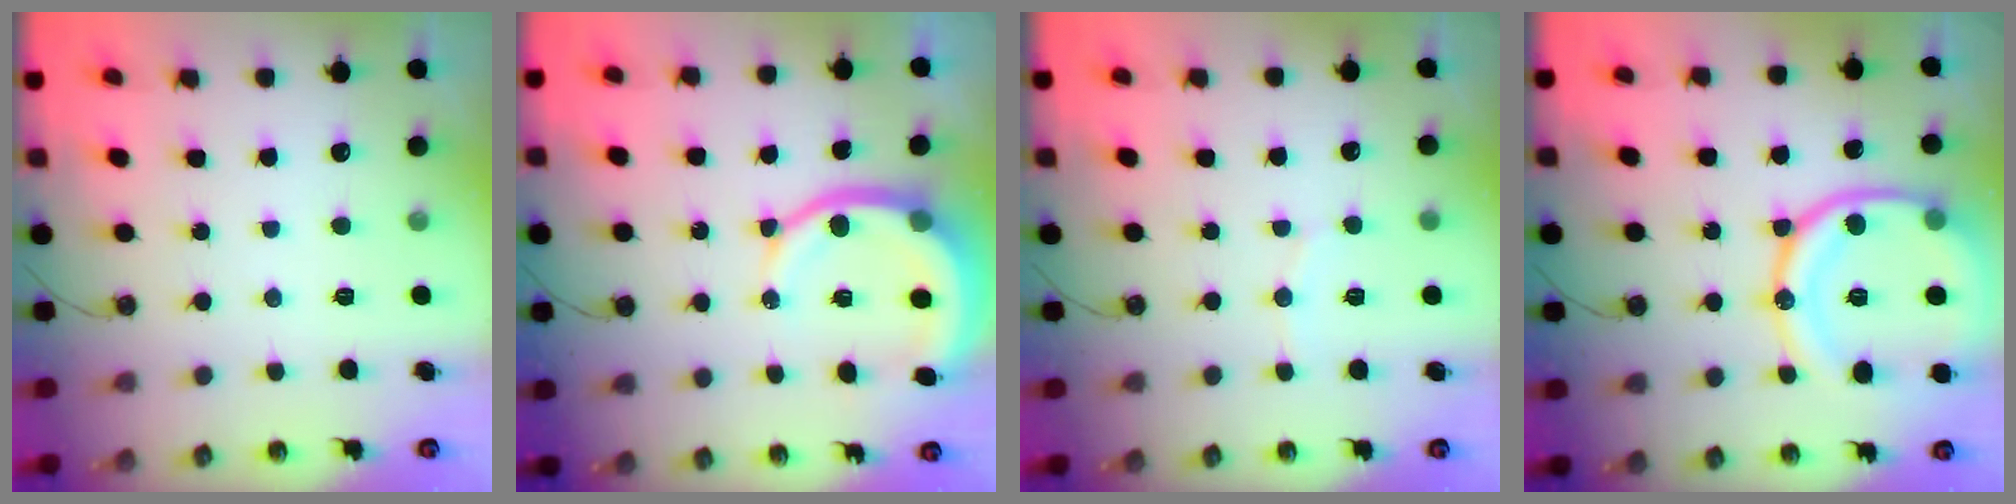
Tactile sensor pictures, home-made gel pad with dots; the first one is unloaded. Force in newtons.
{"total": 11.3, "press": 11.2, "slide": 1.5}
{"total": 5.3, "press": 5.2, "slide": 0.7}
{"total": 20.3, "press": 20.2, "slide": 2.3}